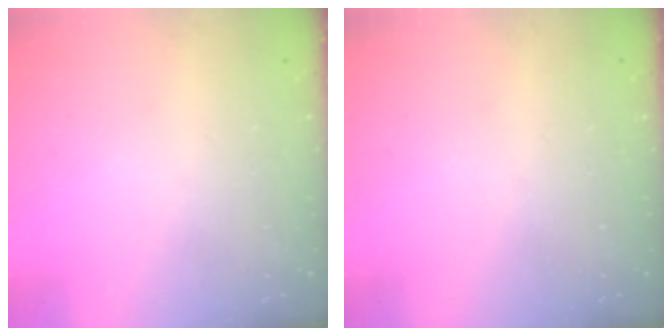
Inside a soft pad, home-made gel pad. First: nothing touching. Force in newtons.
{"total": 0.0}